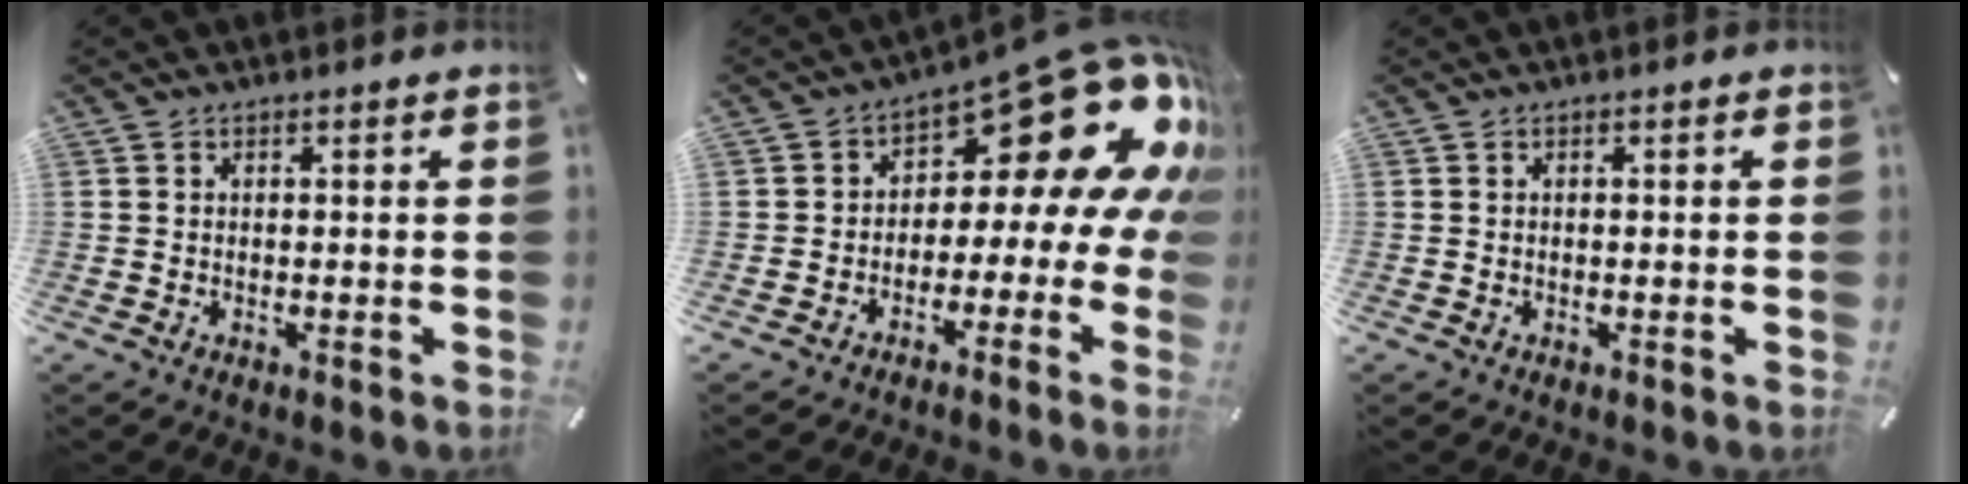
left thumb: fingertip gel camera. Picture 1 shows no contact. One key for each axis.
{"total": 20.9, "fx": 9.0, "fy": 9.8, "fz": 16.1, "tx": -0.202, "ty": -0.073, "tz": 0.149}
{"total": 0.0}